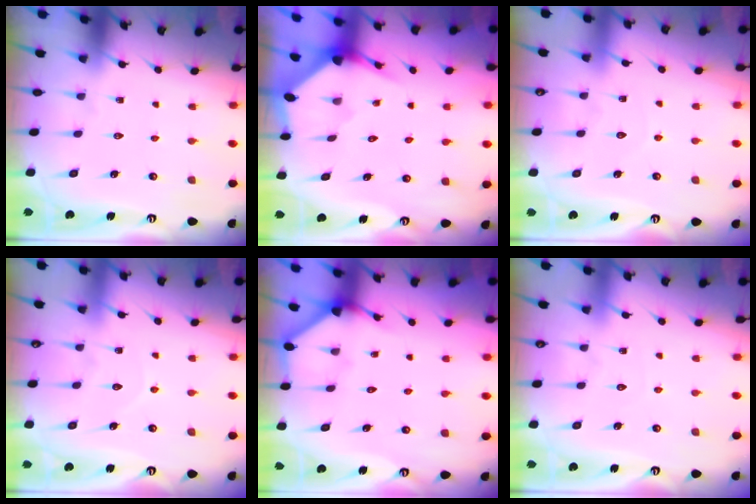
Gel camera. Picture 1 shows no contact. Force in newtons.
{"total": 3.1, "press": 3.0, "slide": 0.3}
{"total": 3.0, "press": 2.9, "slide": 0.3}
{"total": 5.5, "press": 5.4, "slide": 0.5}
{"total": 3.4, "press": 3.4, "slide": 0.4}
{"total": 2.6, "press": 2.6, "slide": 0.3}